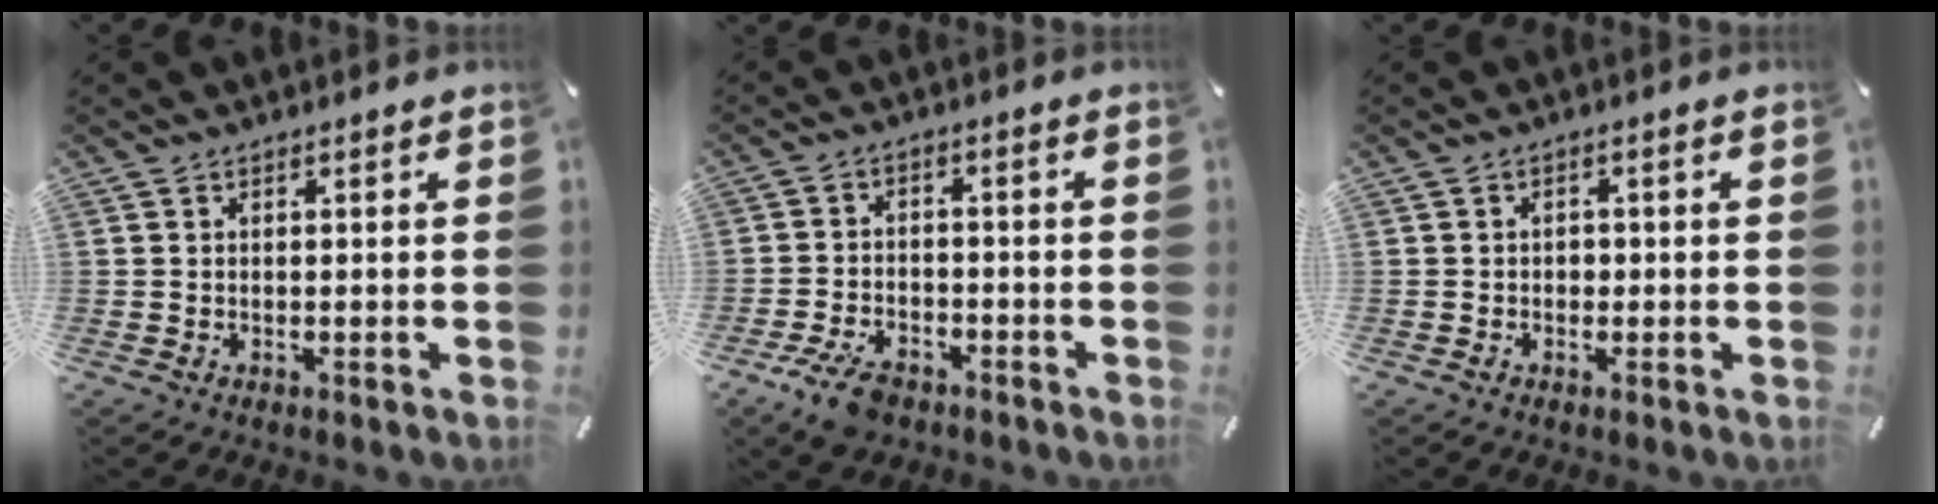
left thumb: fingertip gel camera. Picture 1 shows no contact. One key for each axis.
{"total": 6.7, "fx": -4.4, "fy": 3.6, "fz": 3.5, "tx": -0.076, "ty": 0.020, "tz": -0.082}
{"total": 1.2, "fx": -0.3, "fy": 1.1, "fz": 0.5, "tx": -0.011, "ty": 0.005, "tz": -0.009}